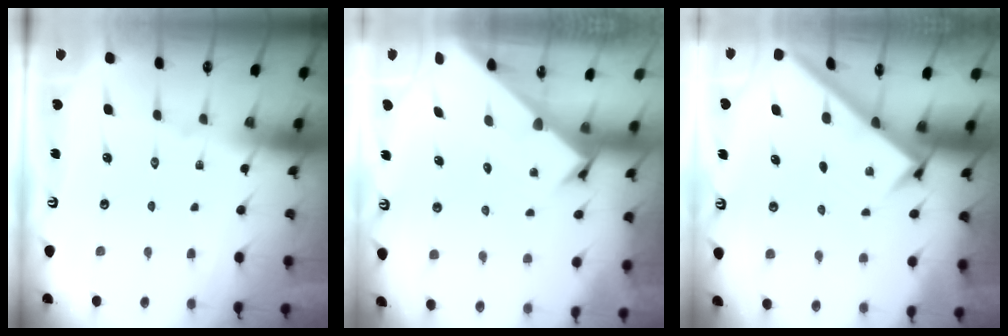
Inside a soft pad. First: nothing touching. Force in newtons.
{"total": 2.4, "press": 2.4, "slide": 0.2}
{"total": 2.9, "press": 2.9, "slide": 0.4}